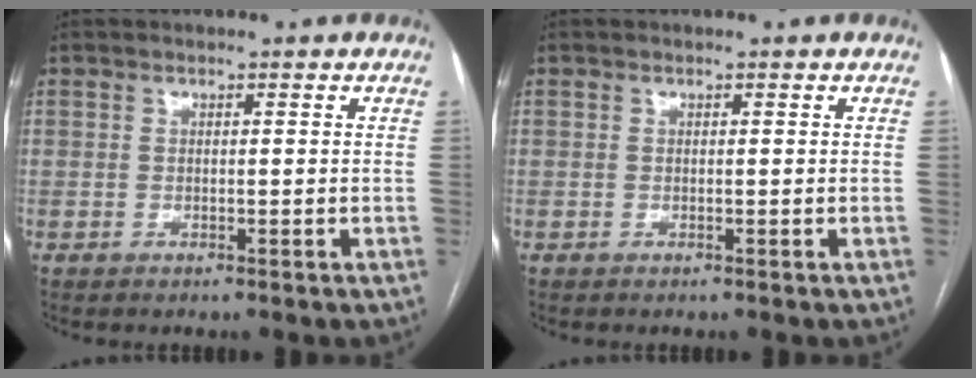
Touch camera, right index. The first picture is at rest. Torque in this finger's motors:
{"motor_torque": [0.02, 0.02, 0.00, 0.00]}